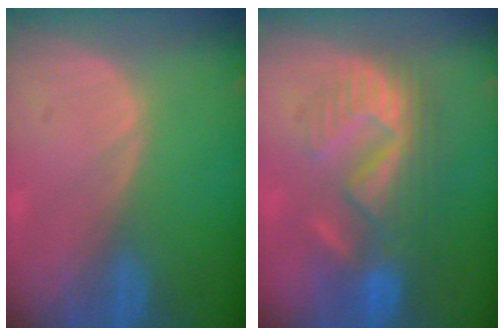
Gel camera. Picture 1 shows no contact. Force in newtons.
{"total": 9.0, "press": 8.9, "slide": 1.6}